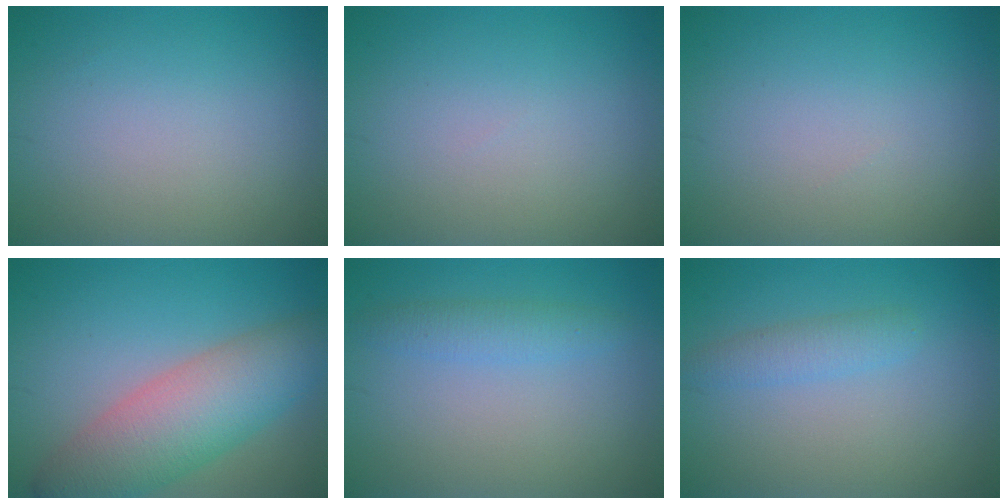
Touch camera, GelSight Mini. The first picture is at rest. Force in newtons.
{"total": 0.0}
{"total": 0.0}
{"total": 8.0, "press": 8.0, "slide": 0.3}
{"total": 2.0, "press": 2.0, "slide": 0.1}
{"total": 1.9, "press": 1.9, "slide": 0.1}